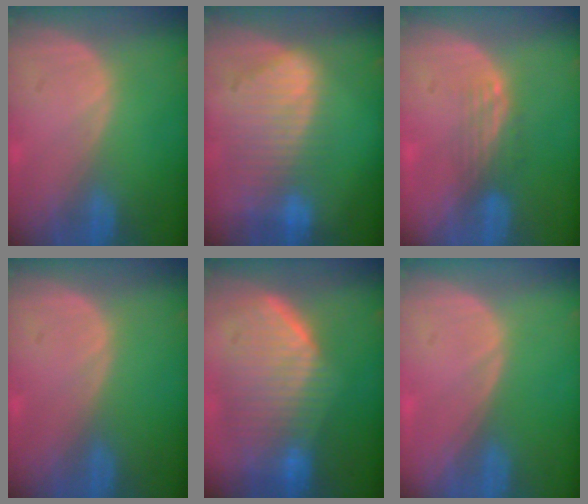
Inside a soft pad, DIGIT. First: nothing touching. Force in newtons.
{"total": 9.3, "press": 8.2, "slide": 4.5}
{"total": 3.3, "press": 2.7, "slide": 1.9}
{"total": 0.0}
{"total": 10.0, "press": 9.0, "slide": 4.4}
{"total": 0.0}